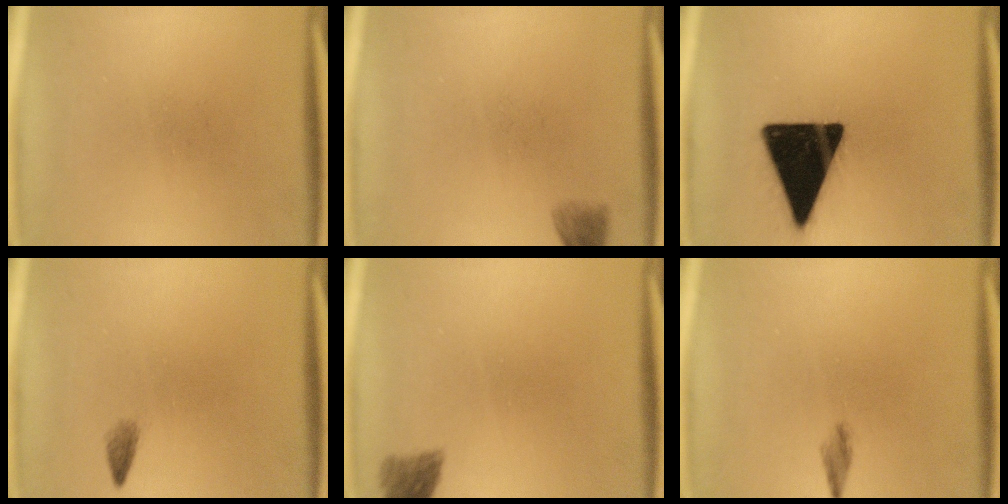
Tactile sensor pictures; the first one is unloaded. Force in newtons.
{"total": 2.2}
{"total": 19.9}
{"total": 1.0}
{"total": 2.8}
{"total": 1.3}